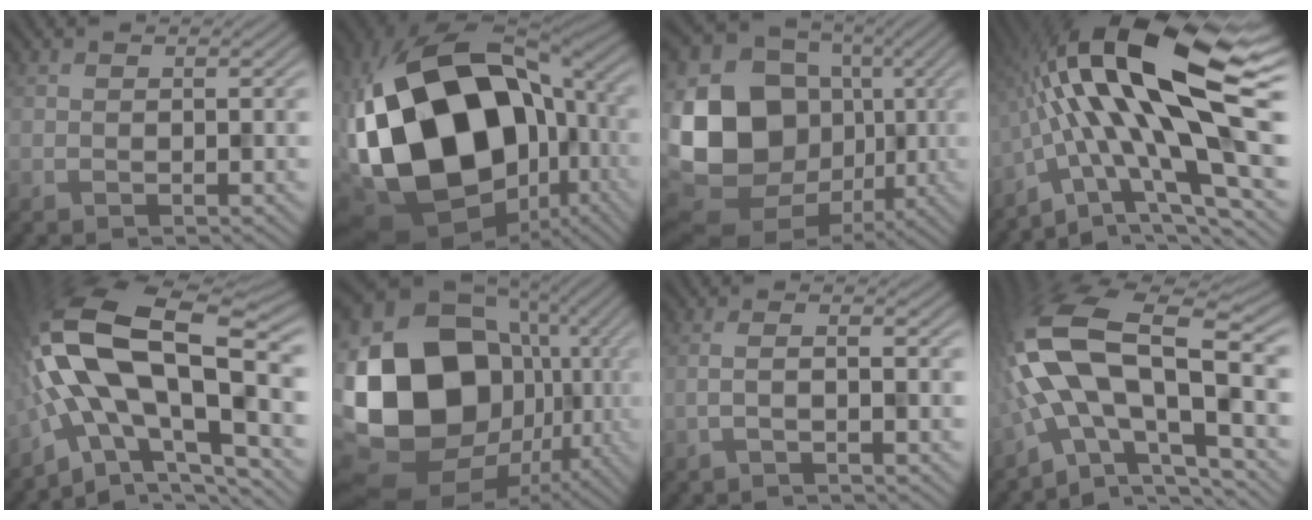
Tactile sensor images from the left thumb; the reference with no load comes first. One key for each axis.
{"total": 23.2, "fx": -0.4, "fy": 14.7, "fz": 17.9, "tx": -0.428, "ty": -0.027, "tz": 0.020}
{"total": 18.6, "fx": -1.1, "fy": 15.2, "fz": 10.6, "tx": -0.238, "ty": -0.018, "tz": -0.008}
{"total": 20.8, "fx": 1.2, "fy": 7.4, "fz": 19.4, "tx": -0.349, "ty": 0.020, "tz": 0.012}
{"total": 19.1, "fx": -1.1, "fy": 9.5, "fz": 16.5, "tx": -0.332, "ty": 0.007, "tz": -0.025}
{"total": 22.4, "fx": -0.9, "fy": 17.8, "fz": 13.6, "tx": -0.293, "ty": -0.022, "tz": 0.007}
{"total": 2.4, "fx": -1.1, "fy": 0.4, "fz": 2.1, "tx": -0.026, "ty": 0.009, "tz": -0.042}
{"total": 17.6, "fx": -1.7, "fy": 7.9, "fz": 15.6, "tx": -0.318, "ty": 0.007, "tz": -0.035}